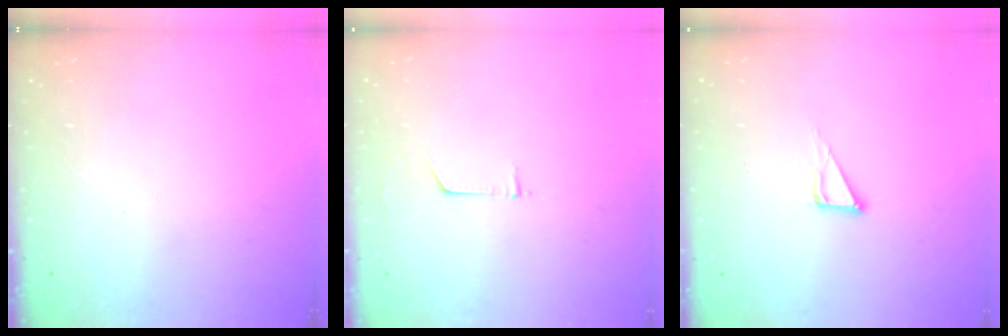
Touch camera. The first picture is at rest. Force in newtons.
{"total": 3.2, "press": 3.2, "slide": 0.3}
{"total": 6.4, "press": 6.4, "slide": 0.4}